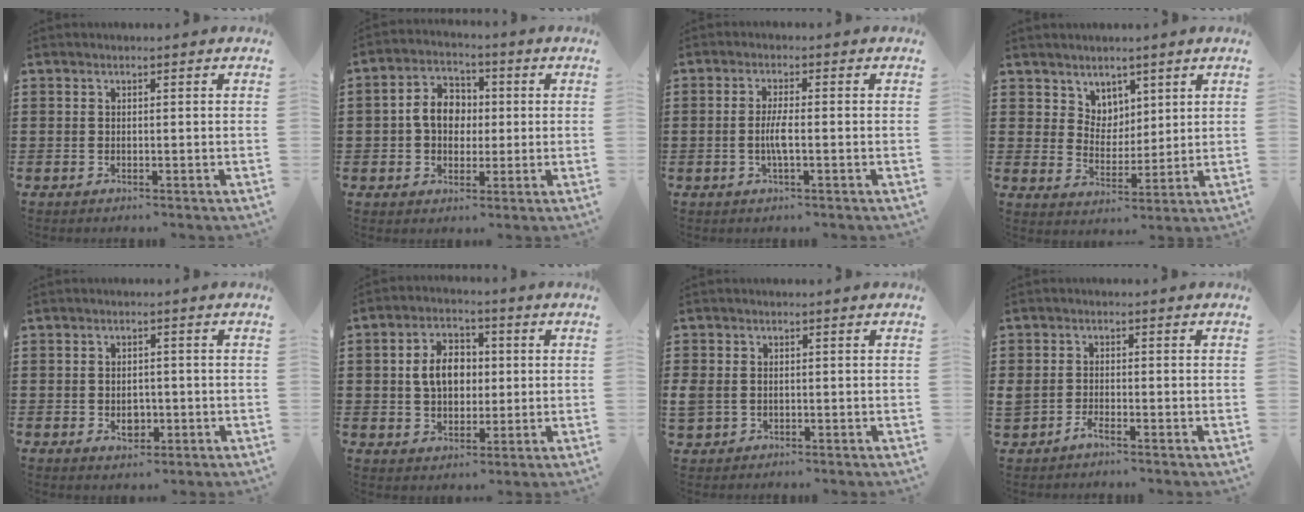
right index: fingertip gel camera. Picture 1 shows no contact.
{"total": 6.4, "force": [0.1, 5.1, 4.0], "torque": [-0.087, 0.012, -0.005]}
{"total": 3.4, "force": [-0.7, 0.6, 3.3], "torque": [-0.074, -0.006, -0.017]}
{"total": 5.3, "force": [3.8, 3.6, -0.3], "torque": [-0.021, -0.001, 0.073]}
{"total": 3.1, "force": [-0.6, 2.2, 2.1], "torque": [-0.035, 0.001, -0.014]}
{"total": 6.6, "force": [0.6, 4.7, 4.5], "torque": [-0.098, 0.014, 0.003]}
{"total": 1.8, "force": [-0.2, 1.5, 0.8], "torque": [-0.030, -0.001, -0.006]}
{"total": 1.7, "force": [-1.2, 0.6, 1.1], "torque": [-0.029, -0.002, -0.027]}